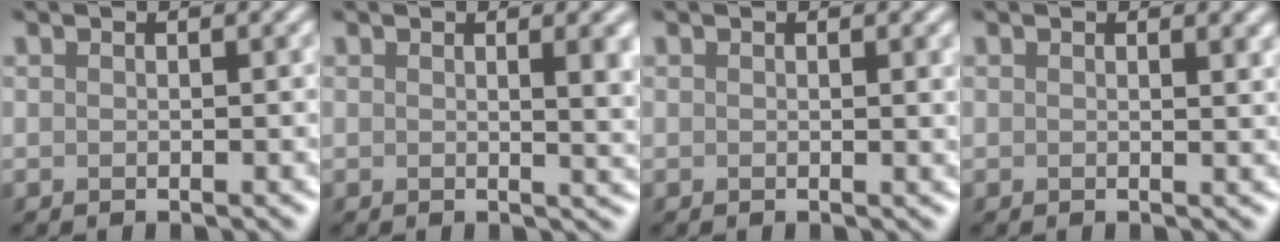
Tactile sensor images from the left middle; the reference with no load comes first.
{"total": 3.5, "force": [0.8, 1.1, 3.2], "torque": [-0.031, 0.000, 0.011]}
{"total": 0.8, "force": [0.3, 0.1, 0.8], "torque": [-0.009, -0.001, 0.007]}
{"total": 1.0, "force": [0.7, 0.2, 0.8], "torque": [-0.008, -0.001, 0.012]}